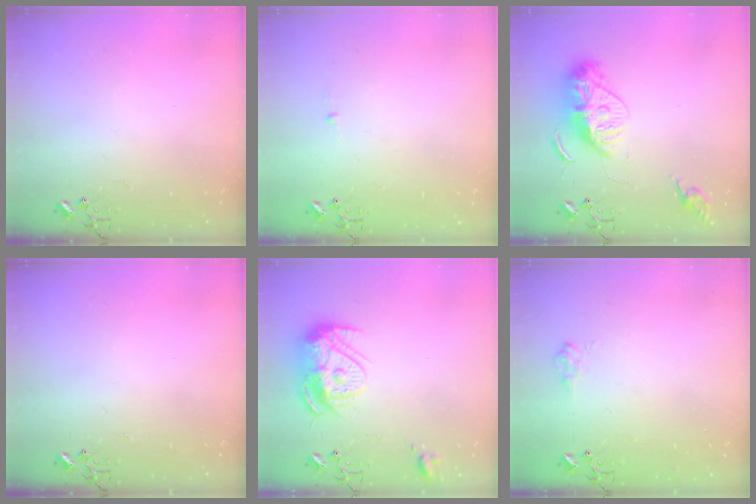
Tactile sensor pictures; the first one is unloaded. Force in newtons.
{"total": 2.8, "press": 2.8, "slide": 0.3}
{"total": 12.7, "press": 12.7, "slide": 1.2}
{"total": 0.0}
{"total": 14.3, "press": 14.2, "slide": 1.2}
{"total": 6.7, "press": 6.6, "slide": 0.9}